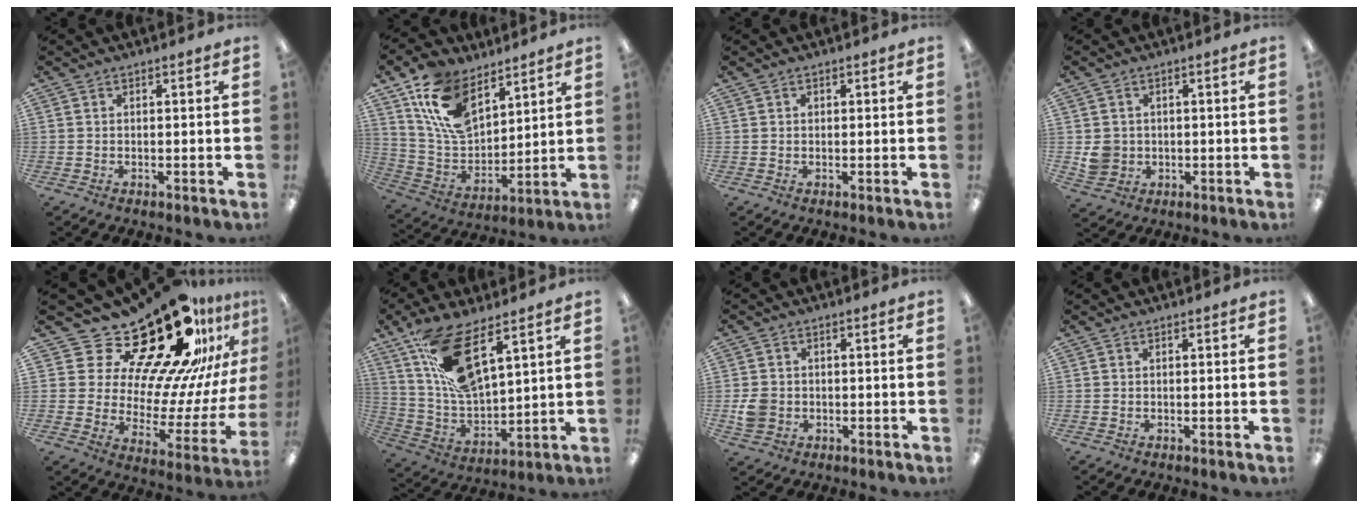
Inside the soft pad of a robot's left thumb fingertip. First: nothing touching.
{"total": 16.4, "force": [9.3, 9.4, 9.6], "torque": [-0.197, -0.028, 0.178]}
{"total": 0.8, "force": [0.3, 0.6, 0.3], "torque": [-0.007, 0.005, 0.004]}
{"total": 4.6, "force": [0.4, 4.4, 1.2], "torque": [-0.014, 0.006, 0.010]}
{"total": 28.7, "force": [21.3, 11.4, 15.7], "torque": [-0.231, -0.180, 0.376]}
{"total": 16.1, "force": [10.0, 5.8, 11.2], "torque": [-0.224, -0.043, 0.180]}
{"total": 4.4, "force": [-0.6, 3.9, 1.9], "torque": [-0.025, 0.006, -0.008]}
{"total": 0.0}